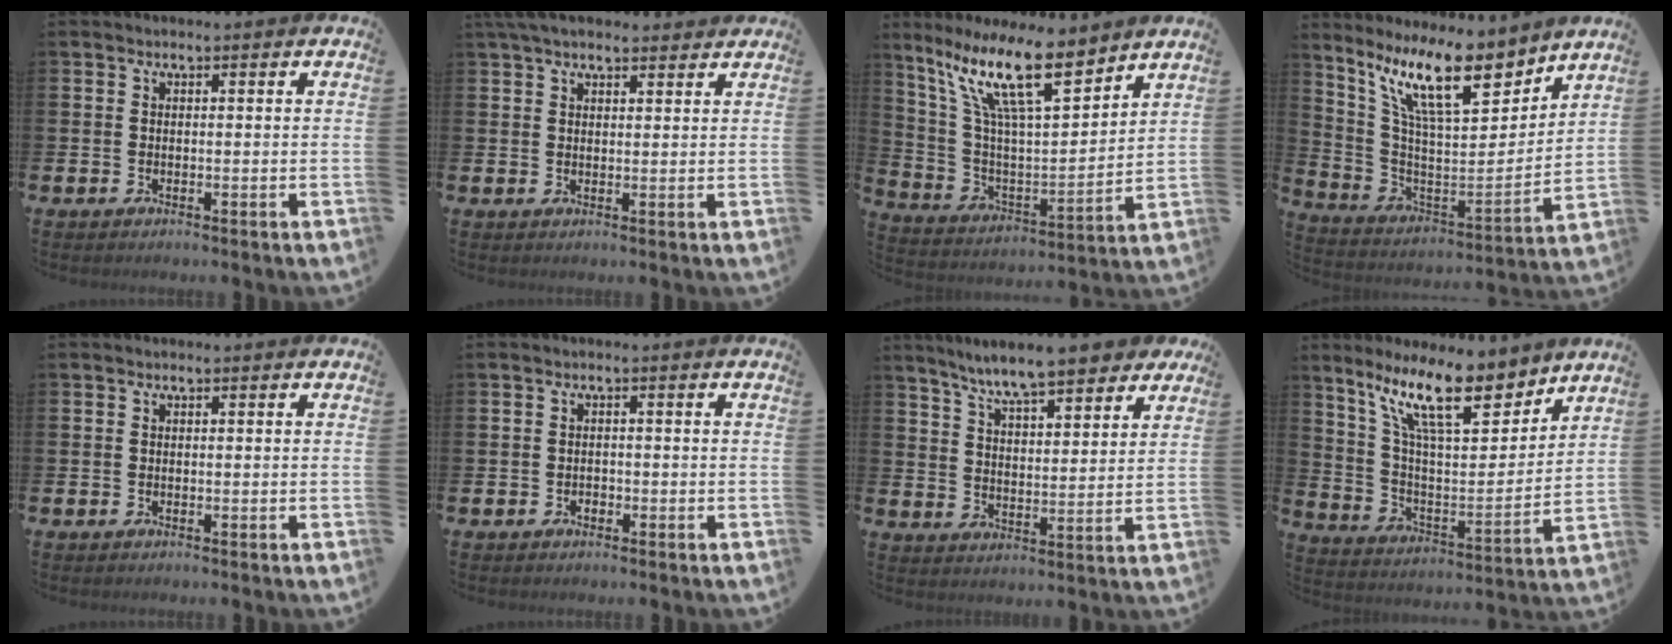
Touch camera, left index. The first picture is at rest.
{"total": 4.2, "force": [3.6, 1.2, 1.7], "torque": [-0.037, -0.008, 0.066]}
{"total": 15.1, "force": [10.4, 4.2, 10.1], "torque": [-0.218, -0.045, 0.183]}
{"total": 13.5, "force": [9.8, 3.4, 8.6], "torque": [-0.194, -0.053, 0.169]}
{"total": 0.0}
{"total": 0.9, "force": [-0.6, 0.7, 0.0], "torque": [-0.002, 0.003, -0.013]}
{"total": 8.4, "force": [7.7, 1.2, 3.1], "torque": [-0.083, -0.041, 0.134]}
{"total": 13.5, "force": [10.0, 4.0, 8.2], "torque": [-0.177, -0.044, 0.176]}